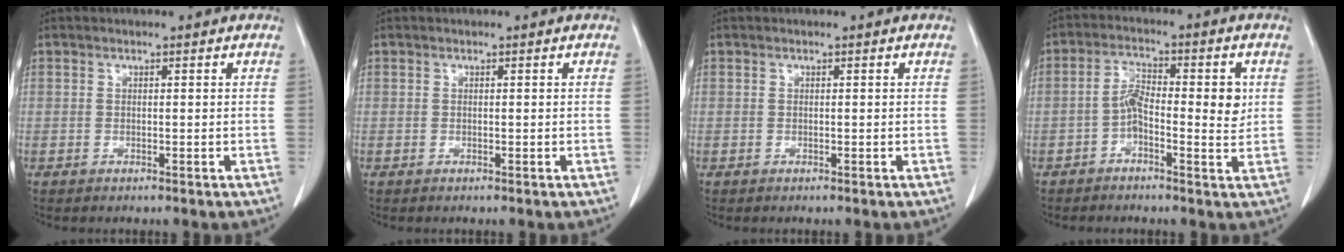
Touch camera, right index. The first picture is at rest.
{"total": 0.0}
{"total": 0.0}
{"total": 6.8, "force": [-0.2, 2.5, 6.3], "torque": [-0.107, 0.016, -0.009]}